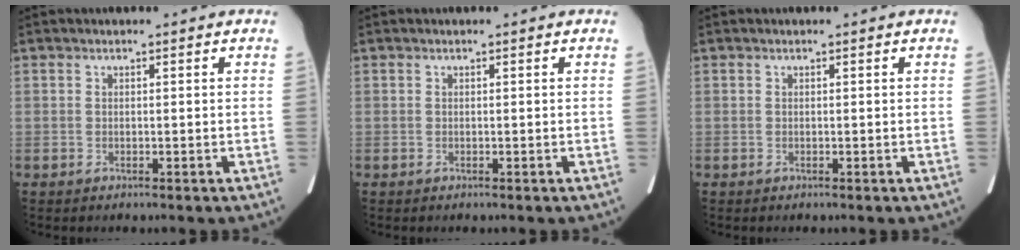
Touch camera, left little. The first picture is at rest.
{"total": 0.0}
{"total": 0.0}